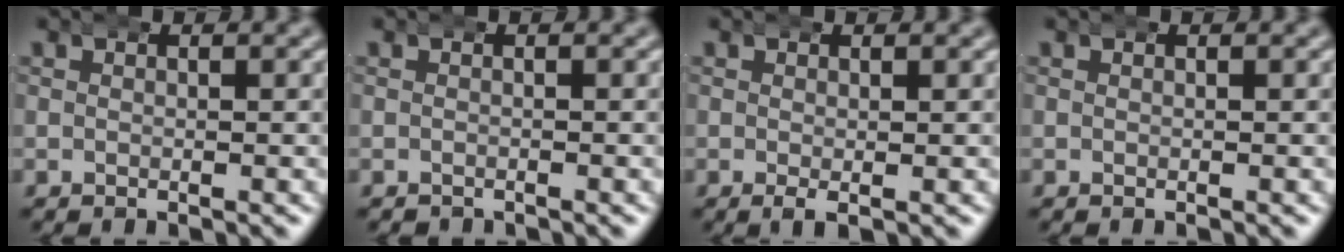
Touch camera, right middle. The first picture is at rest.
{"total": 0.7, "force": [-0.6, 0.0, -0.2], "torque": [-0.002, -0.007, -0.006]}
{"total": 1.1, "force": [-0.4, 0.3, 0.9], "torque": [-0.022, -0.005, -0.004]}
{"total": 0.0}